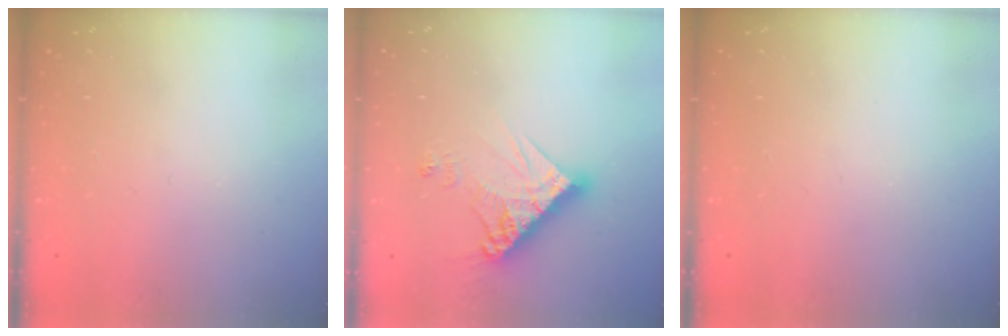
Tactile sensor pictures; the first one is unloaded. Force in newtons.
{"total": 13.1, "press": 13.0, "slide": 1.2}
{"total": 0.0}